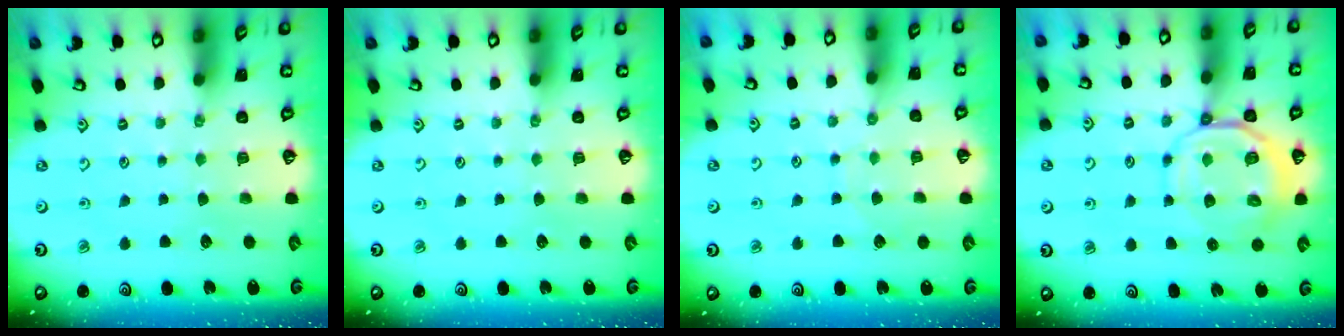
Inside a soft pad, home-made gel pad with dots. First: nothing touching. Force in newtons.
{"total": 0.0}
{"total": 5.7, "press": 5.7, "slide": 0.6}
{"total": 9.7, "press": 9.5, "slide": 1.8}